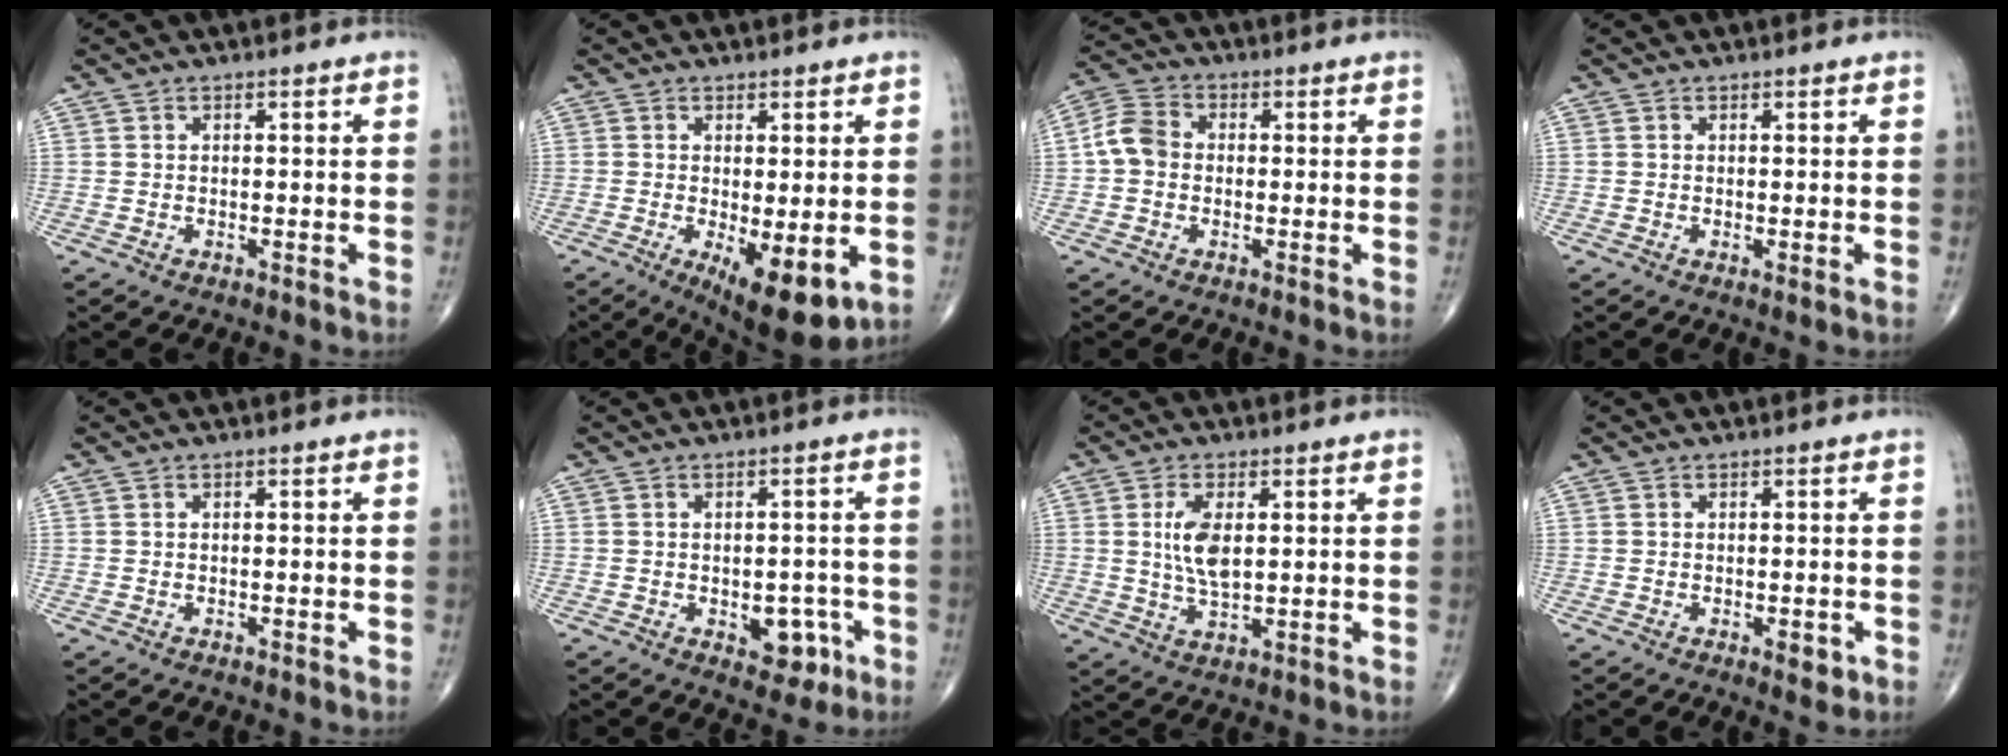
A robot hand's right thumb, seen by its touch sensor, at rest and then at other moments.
{"total": 10.1, "force": [-2.6, 3.6, 9.1], "torque": [-0.129, -0.024, -0.029]}
{"total": 6.0, "force": [-0.3, 4.9, 3.5], "torque": [-0.061, 0.019, -0.017]}
{"total": 0.6, "force": [0.1, 0.1, 0.6], "torque": [-0.010, -0.003, 0.000]}
{"total": 0.0}
{"total": 6.0, "force": [-2.2, 3.8, 4.1], "torque": [-0.018, 0.012, -0.020]}
{"total": 6.6, "force": [1.2, 3.0, 5.8], "torque": [-0.113, -0.008, 0.025]}
{"total": 2.4, "force": [-0.8, 1.1, 2.0], "torque": [-0.017, 0.000, -0.008]}